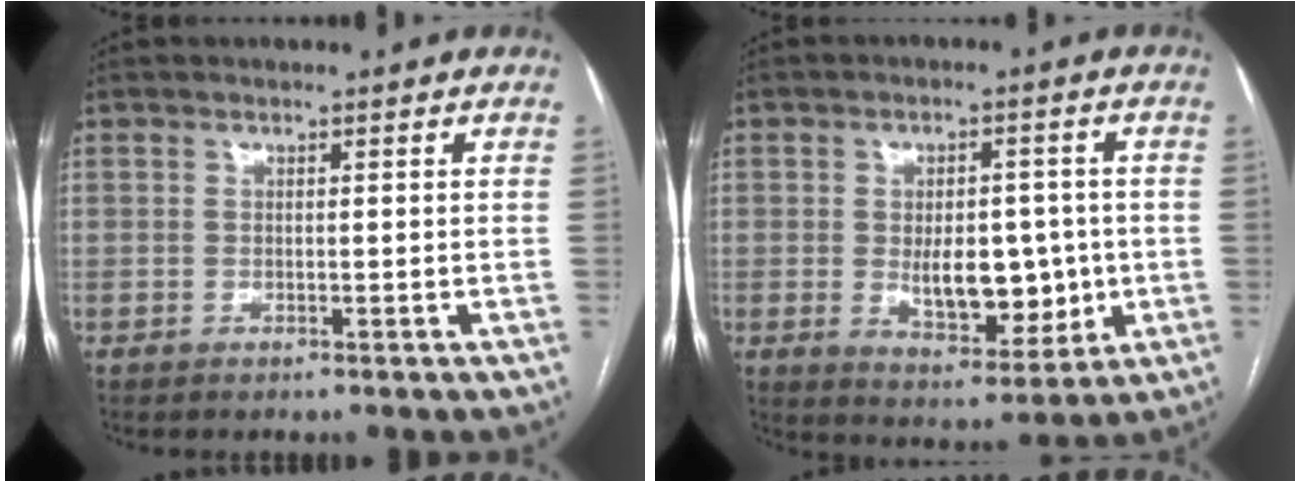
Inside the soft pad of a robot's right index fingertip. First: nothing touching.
{"total": 10.1, "force": [-0.8, 5.2, 8.6], "torque": [-0.130, -0.002, -0.001]}